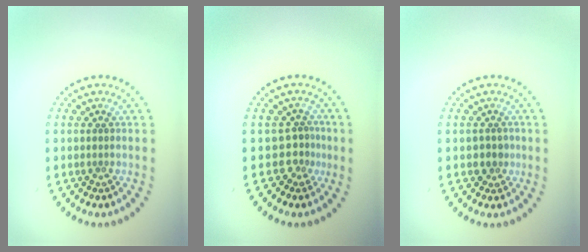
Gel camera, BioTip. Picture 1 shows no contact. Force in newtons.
{"total": 1.9, "press": 1.2, "slide": 1.5}
{"total": 1.6, "press": 1.3, "slide": 0.9}